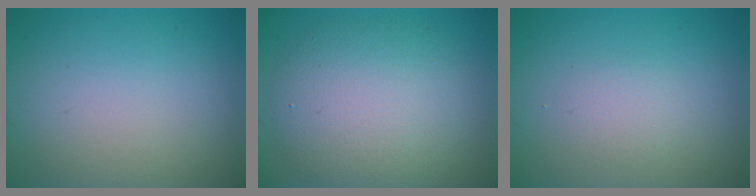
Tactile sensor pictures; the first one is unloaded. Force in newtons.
{"total": 7.1, "press": 7.1, "slide": 0.6}
{"total": 1.3, "press": 1.3, "slide": 0.0}